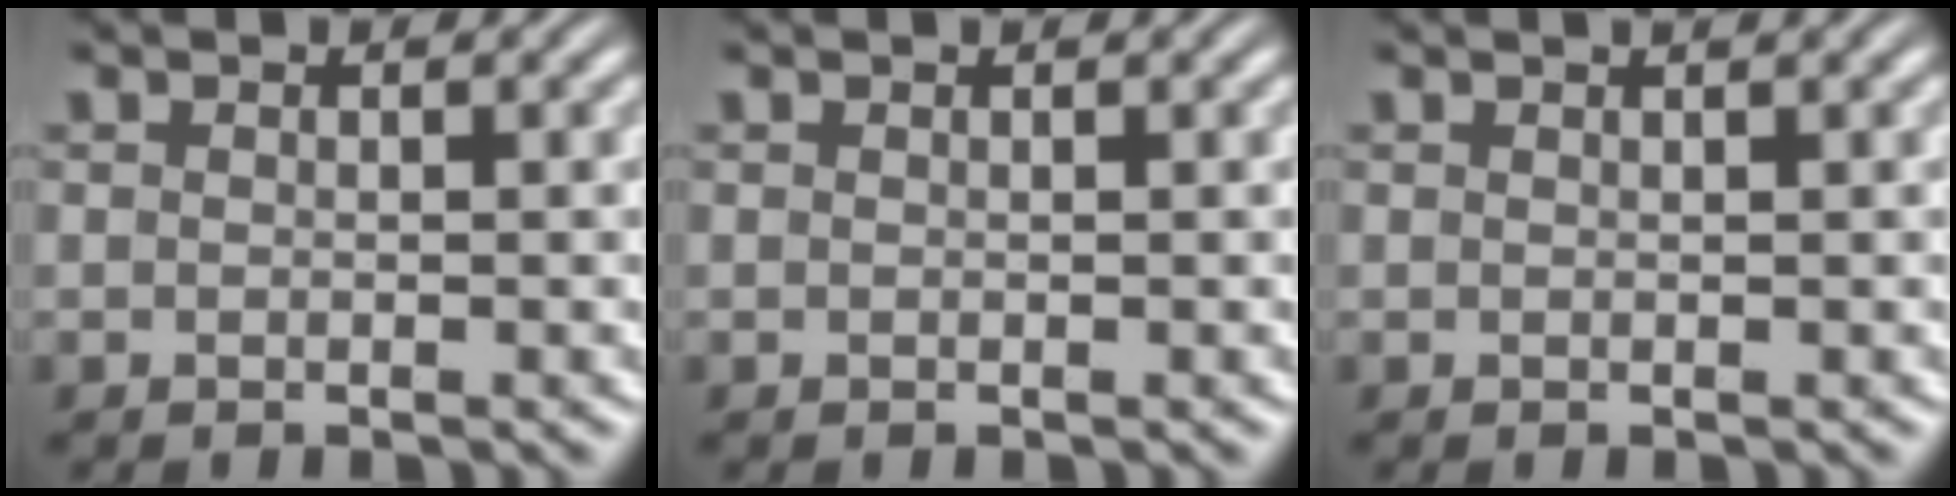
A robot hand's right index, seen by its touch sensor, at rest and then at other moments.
{"total": 0.0}
{"total": 0.8, "force": [0.7, -0.3, 0.4], "torque": [0.002, 0.004, 0.010]}